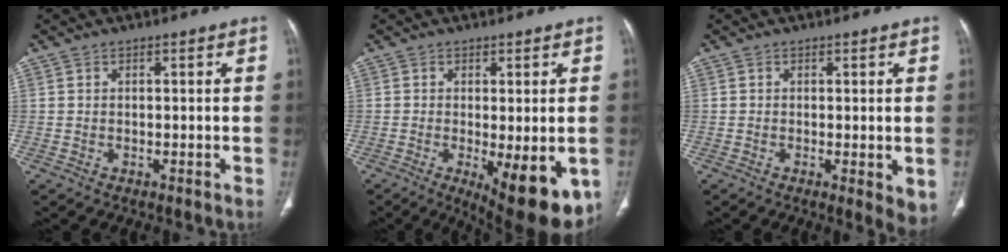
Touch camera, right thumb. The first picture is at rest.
{"total": 12.9, "force": [-4.2, 4.6, 11.3], "torque": [-0.131, -0.019, -0.046]}
{"total": 4.4, "force": [-0.8, 1.5, 4.0], "torque": [-0.050, -0.012, -0.012]}